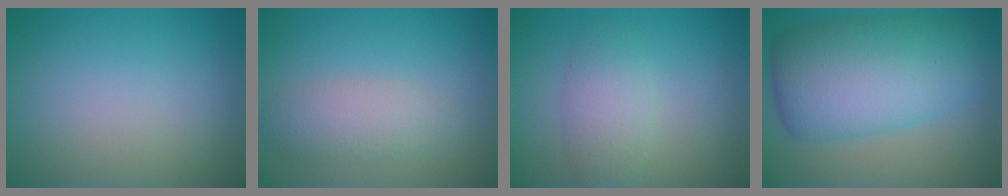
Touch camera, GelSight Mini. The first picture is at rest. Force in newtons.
{"total": 2.9, "press": 2.9, "slide": 0.1}
{"total": 2.9, "press": 2.9, "slide": 0.2}
{"total": 10.6, "press": 10.6, "slide": 0.3}